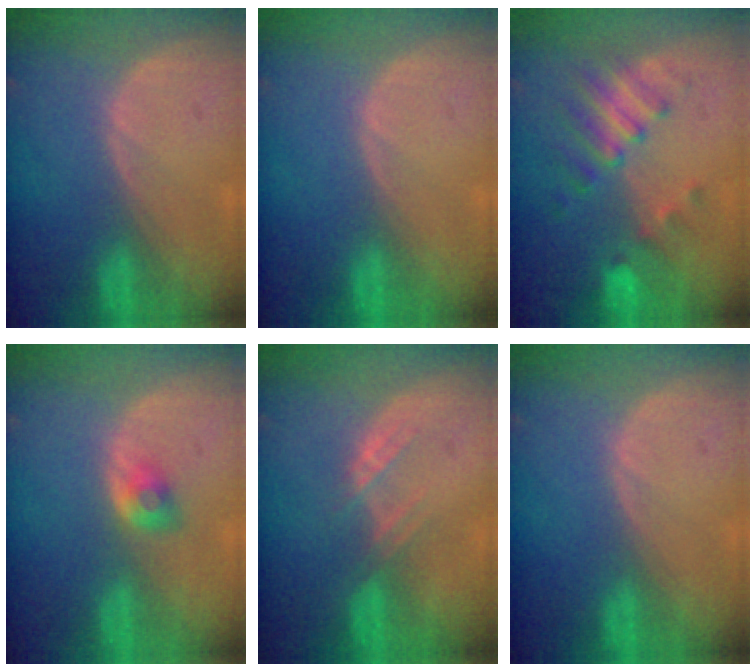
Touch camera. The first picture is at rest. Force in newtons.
{"total": 0.0}
{"total": 7.6, "press": 6.8, "slide": 3.5}
{"total": 2.8, "press": 2.5, "slide": 1.3}
{"total": 3.0, "press": 2.9, "slide": 0.7}
{"total": 0.0}